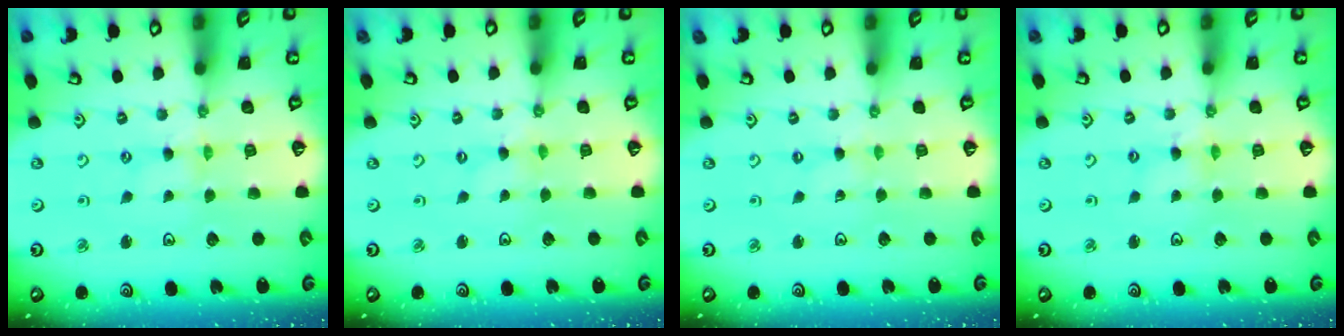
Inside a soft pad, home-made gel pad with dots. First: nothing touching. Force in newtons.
{"total": 0.0}
{"total": 0.0}
{"total": 2.4, "press": 2.4, "slide": 0.3}